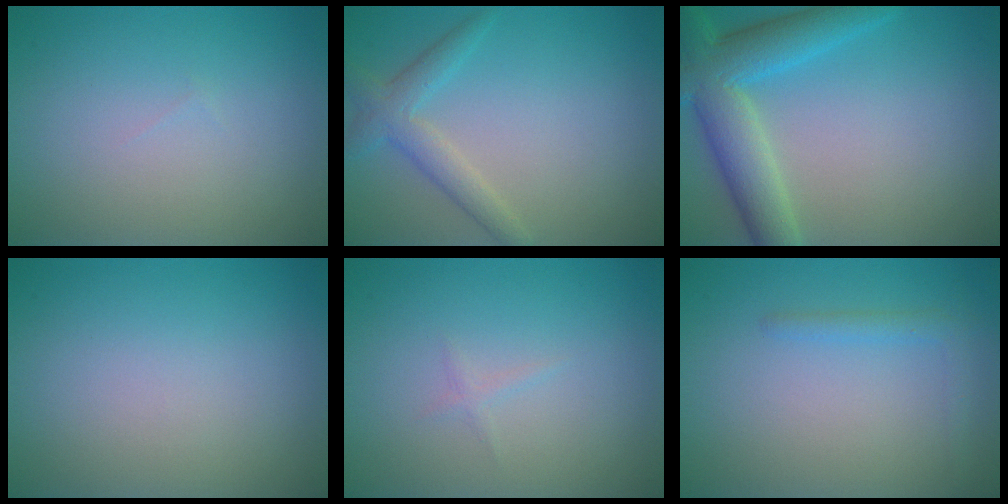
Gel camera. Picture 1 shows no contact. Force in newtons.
{"total": 2.8, "press": 2.8, "slide": 0.1}
{"total": 7.3, "press": 7.2, "slide": 0.3}
{"total": 0.0}
{"total": 0.5, "press": 0.5, "slide": 0.0}
{"total": 1.4, "press": 1.4, "slide": 0.1}